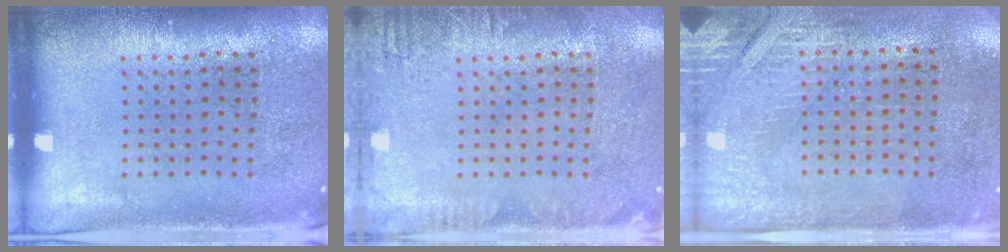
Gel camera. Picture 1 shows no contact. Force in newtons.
{"total": 1.9, "press": 1.9, "slide": 0.3}
{"total": 2.8, "press": 2.4, "slide": 1.4}